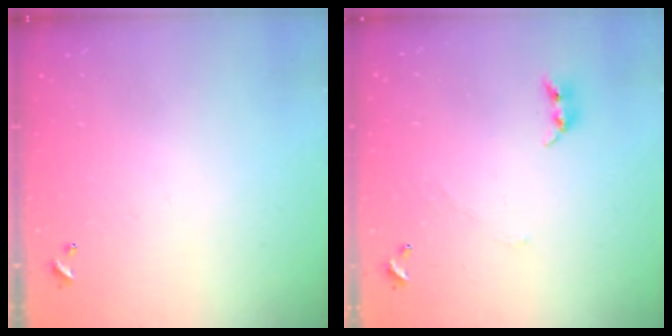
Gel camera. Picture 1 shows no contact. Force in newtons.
{"total": 2.4, "press": 2.3, "slide": 0.4}